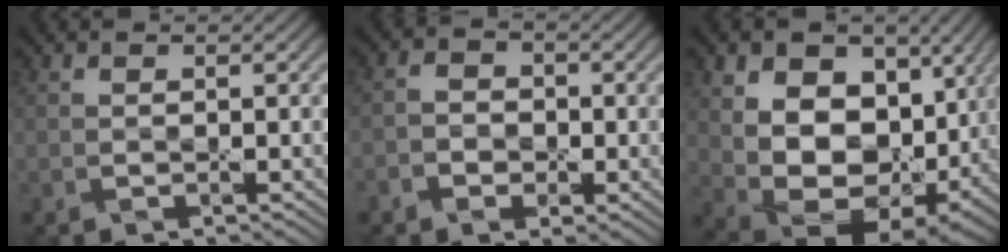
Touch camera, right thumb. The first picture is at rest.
{"total": 3.4, "force": [-1.3, 2.7, 1.7], "torque": [-0.025, -0.002, -0.028]}
{"total": 15.1, "force": [2.3, 10.8, 10.3], "torque": [-0.194, -0.029, 0.058]}